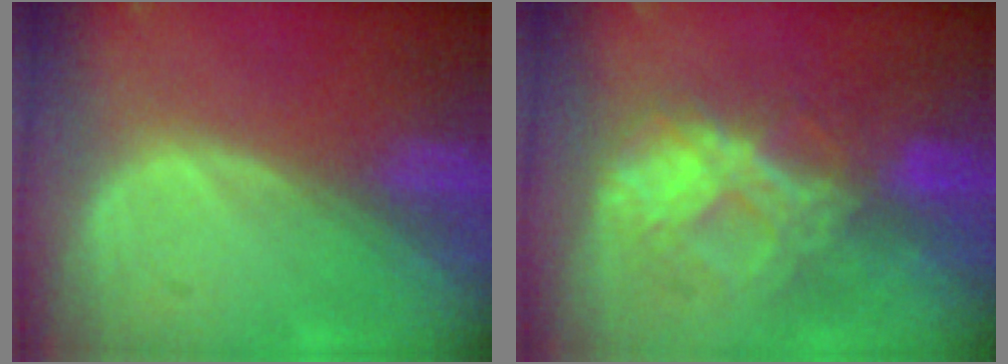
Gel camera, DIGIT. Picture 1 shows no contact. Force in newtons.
{"total": 8.0, "press": 7.4, "slide": 2.9}